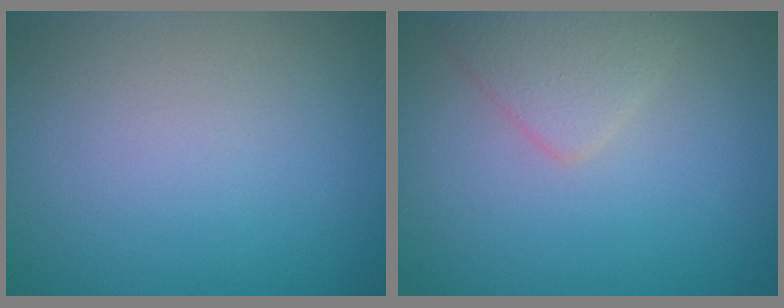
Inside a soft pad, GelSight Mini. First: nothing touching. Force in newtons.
{"total": 2.1, "press": 2.1, "slide": 0.1}